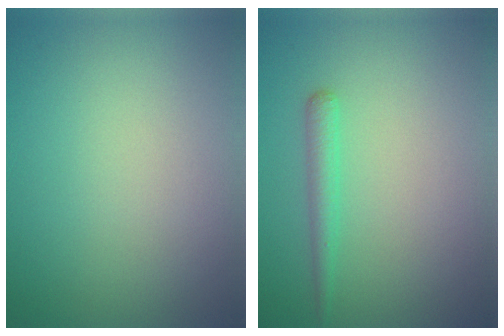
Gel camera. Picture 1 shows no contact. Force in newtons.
{"total": 1.7, "press": 1.7, "slide": 0.1}